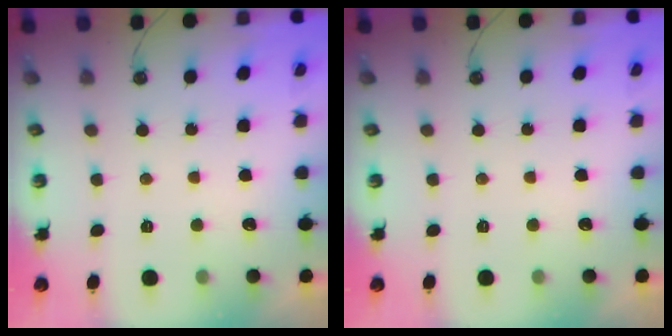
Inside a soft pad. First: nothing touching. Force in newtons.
{"total": 0.0}